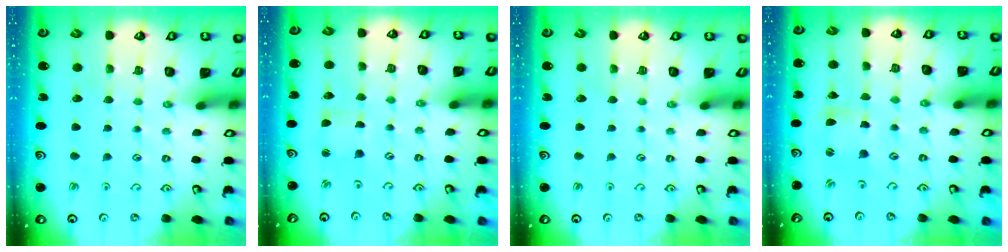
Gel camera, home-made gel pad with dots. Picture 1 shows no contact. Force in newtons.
{"total": 2.3, "press": 2.3, "slide": 0.3}
{"total": 0.0}
{"total": 2.5, "press": 2.5, "slide": 0.3}